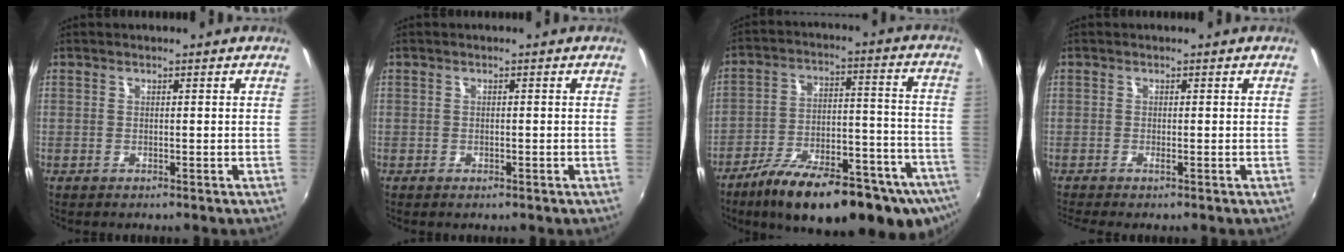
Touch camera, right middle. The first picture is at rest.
{"total": 1.0, "force": [-0.7, 0.6, 0.5], "torque": [-0.009, -0.004, -0.011]}
{"total": 28.0, "force": [-19.9, 8.6, 17.8], "torque": [-0.257, -0.031, -0.273]}
{"total": 1.4, "force": [-1.0, -0.3, 0.9], "torque": [-0.023, -0.002, -0.022]}